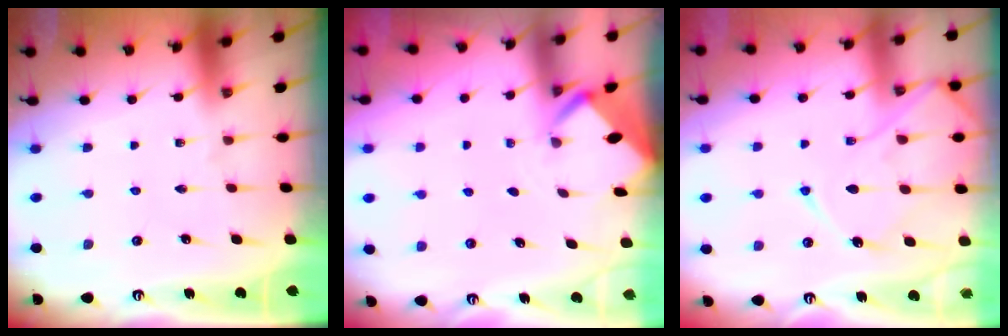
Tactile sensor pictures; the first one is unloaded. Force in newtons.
{"total": 1.9, "press": 1.9, "slide": 0.2}
{"total": 11.9, "press": 11.9, "slide": 1.3}